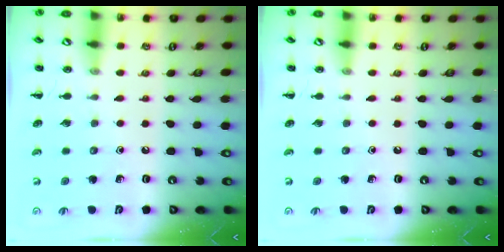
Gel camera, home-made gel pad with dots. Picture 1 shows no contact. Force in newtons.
{"total": 0.0}